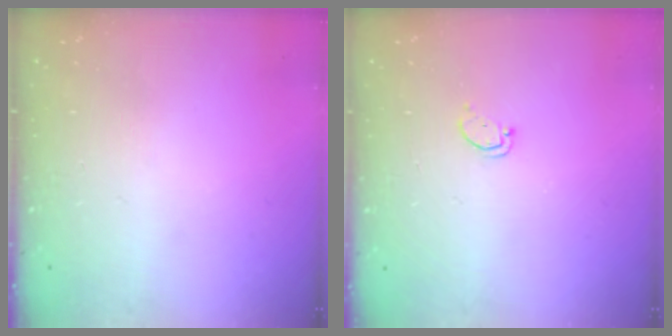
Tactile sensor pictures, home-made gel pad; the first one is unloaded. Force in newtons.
{"total": 1.7, "press": 1.7, "slide": 0.2}